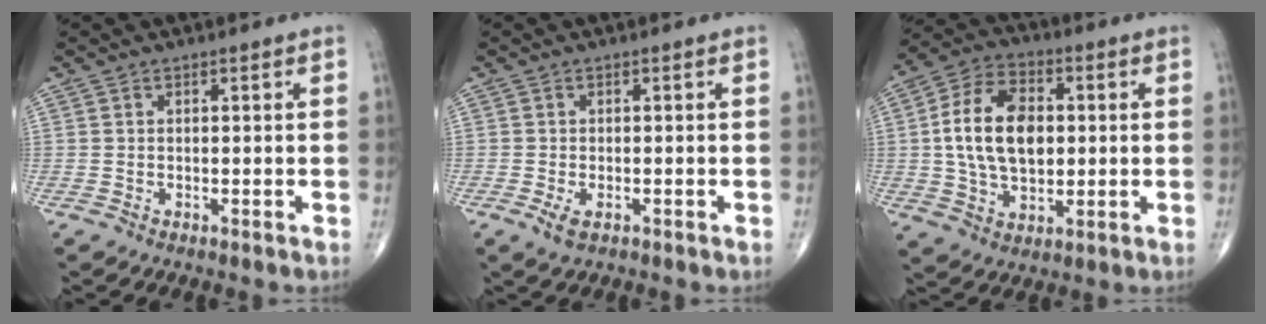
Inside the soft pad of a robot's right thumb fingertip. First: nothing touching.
{"total": 2.4, "force": [-1.0, 1.2, 1.8], "torque": [-0.035, -0.002, -0.017]}
{"total": 15.2, "force": [1.2, 9.6, 11.8], "torque": [-0.192, 0.011, 0.018]}